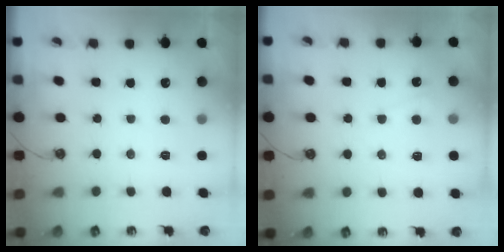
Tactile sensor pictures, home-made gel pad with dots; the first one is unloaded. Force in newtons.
{"total": 2.4, "press": 2.4, "slide": 0.4}